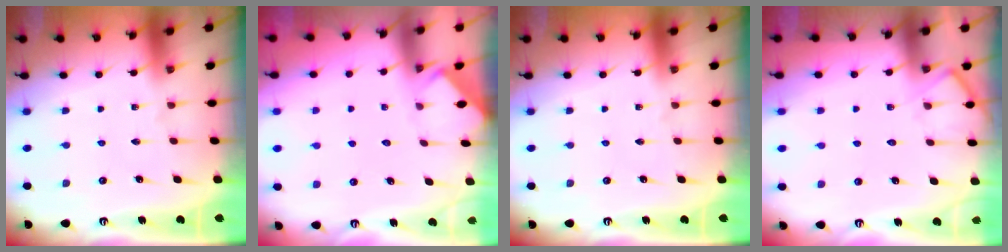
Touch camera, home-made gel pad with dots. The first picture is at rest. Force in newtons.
{"total": 2.7, "press": 2.6, "slide": 0.4}
{"total": 0.0}
{"total": 7.5, "press": 7.4, "slide": 0.7}